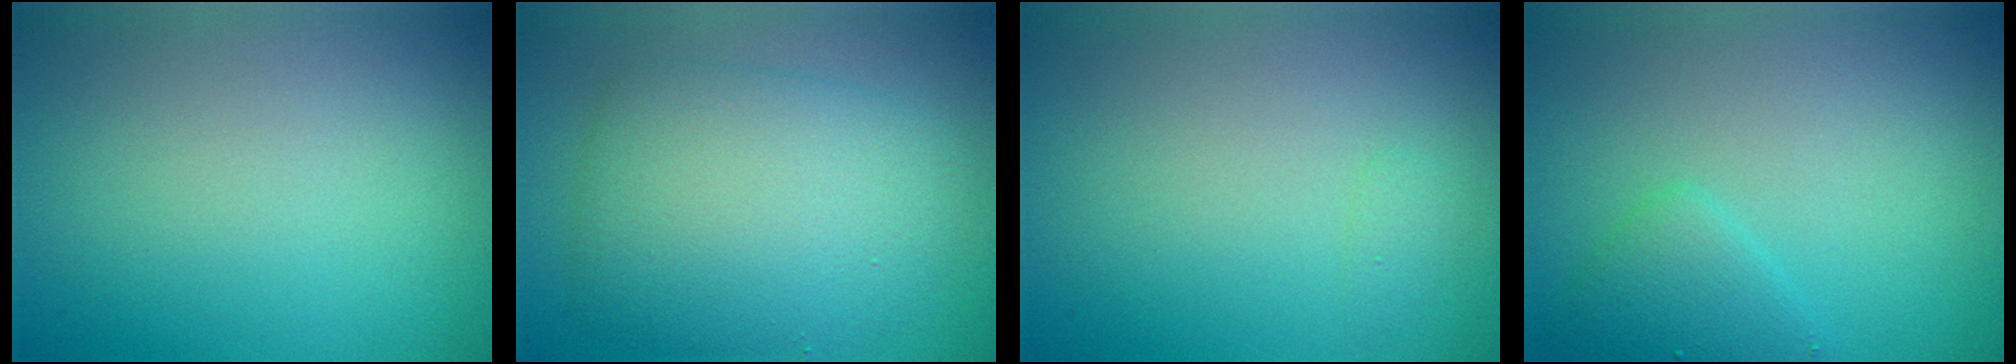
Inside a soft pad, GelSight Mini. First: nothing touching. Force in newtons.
{"total": 7.2, "press": 7.2, "slide": 0.1}
{"total": 0.6, "press": 0.6, "slide": 0.1}
{"total": 2.1, "press": 2.1, "slide": 0.0}